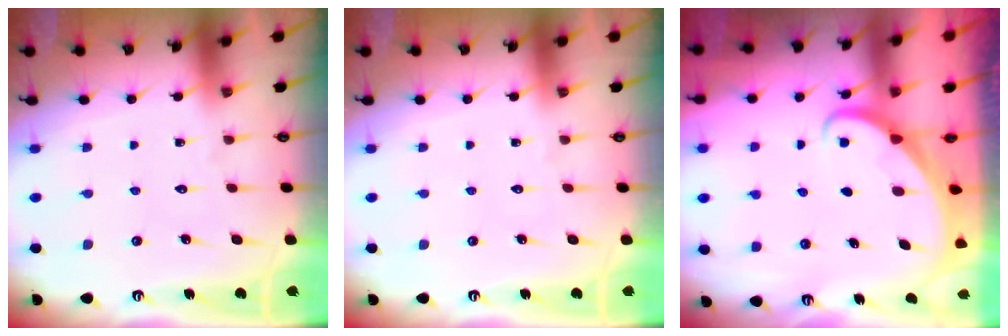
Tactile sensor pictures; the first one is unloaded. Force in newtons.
{"total": 0.0}
{"total": 2.0, "press": 2.0, "slide": 0.2}